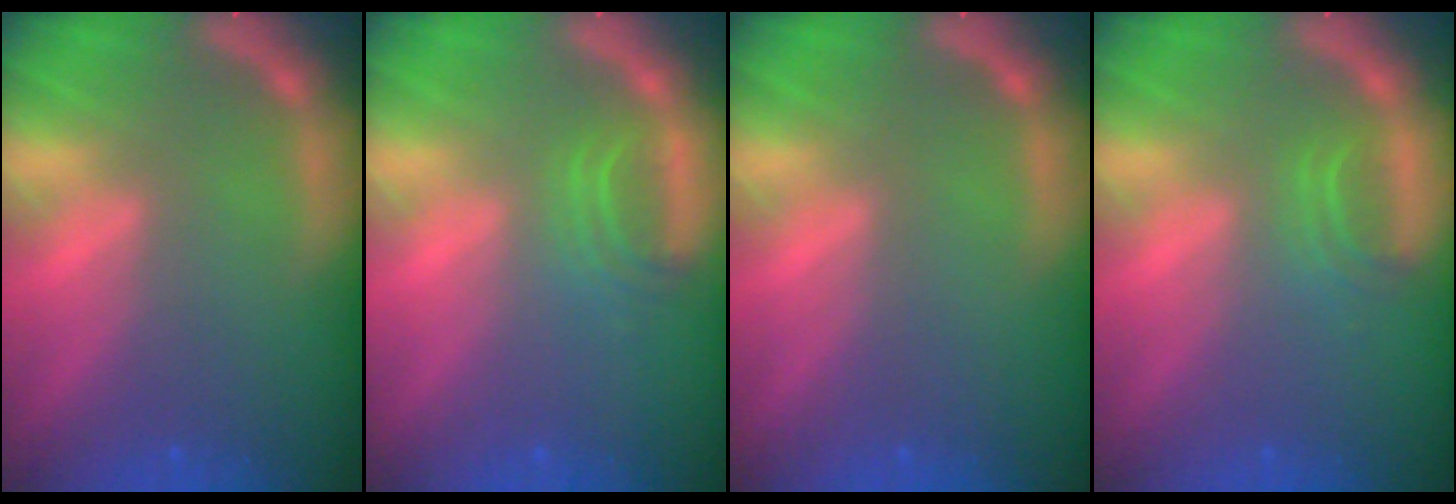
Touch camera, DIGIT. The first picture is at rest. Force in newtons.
{"total": 2.5}
{"total": 0.0}
{"total": 1.9}